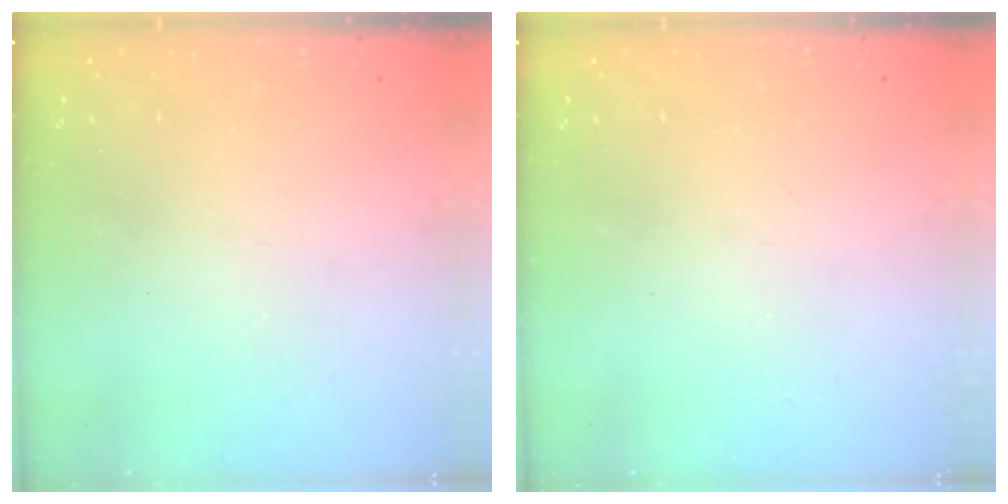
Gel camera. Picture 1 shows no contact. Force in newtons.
{"total": 0.0}